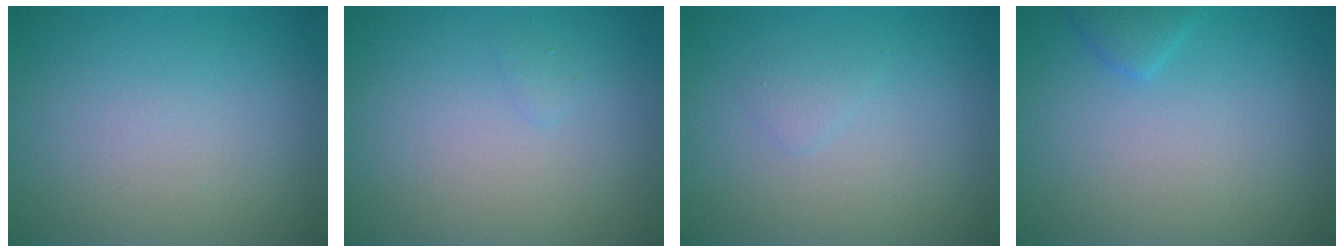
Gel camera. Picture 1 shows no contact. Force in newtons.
{"total": 0.5, "press": 0.5, "slide": 0.1}
{"total": 0.8, "press": 0.8, "slide": 0.1}
{"total": 1.3, "press": 1.3, "slide": 0.1}